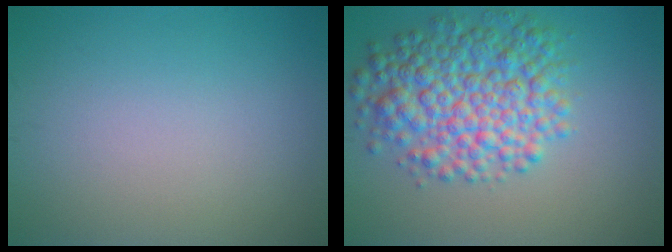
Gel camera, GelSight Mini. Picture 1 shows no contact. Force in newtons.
{"total": 7.7, "press": 7.7, "slide": 0.2}